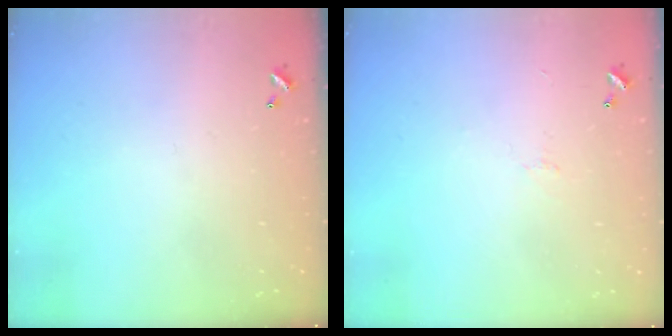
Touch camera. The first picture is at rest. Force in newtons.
{"total": 0.6, "press": 0.4, "slide": 0.5}